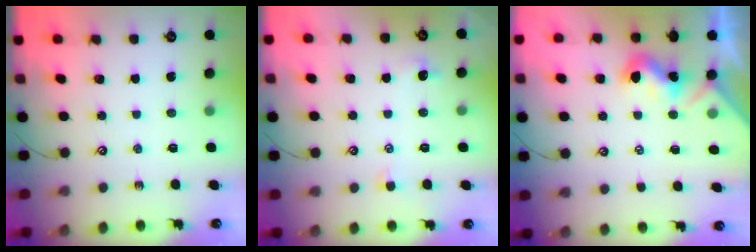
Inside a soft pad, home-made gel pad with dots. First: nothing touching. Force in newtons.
{"total": 1.3, "press": 1.0, "slide": 0.8}
{"total": 1.3, "press": 1.2, "slide": 0.3}